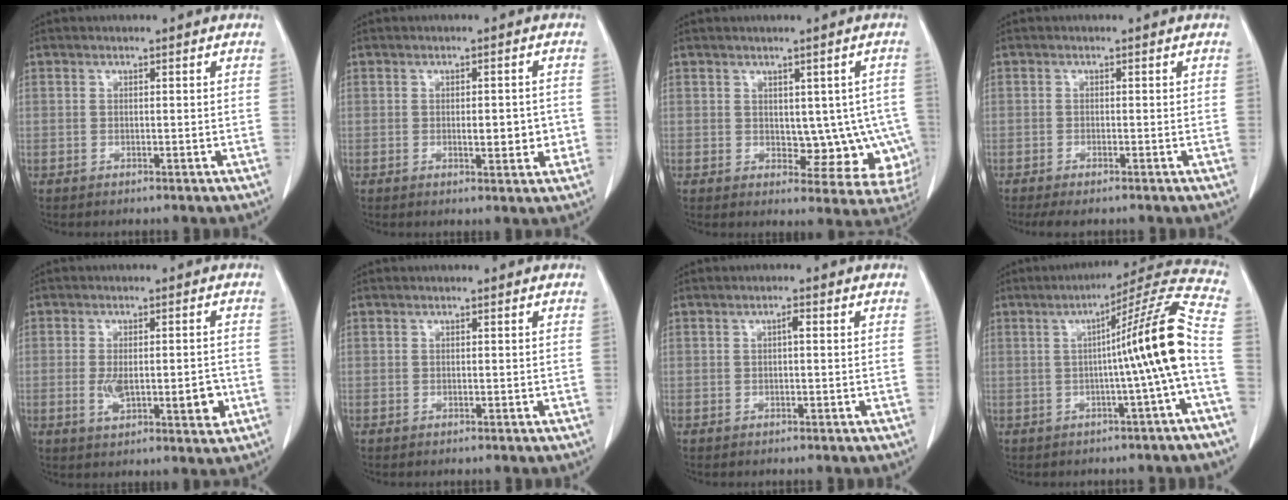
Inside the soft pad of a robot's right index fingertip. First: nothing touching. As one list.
[{"total": 4.0, "force": [-0.6, 1.4, 3.7], "torque": [-0.051, -0.002, -0.005]}, {"total": 8.6, "force": [-0.6, 5.4, 6.7], "torque": [-0.051, 0.010, 0.006]}, {"total": 3.2, "force": [-2.6, 0.5, 1.8], "torque": [-0.025, -0.007, -0.040]}, {"total": 8.0, "force": [-1.6, 2.8, 7.3], "torque": [-0.112, -0.003, -0.018]}, {"total": 0.0}, {"total": 1.1, "force": [0.1, 0.2, 1.0], "torque": [-0.018, 0.003, 0.002]}, {"total": 13.0, "force": [-1.3, -2.1, 12.8], "torque": [-0.167, 0.021, -0.023]}]